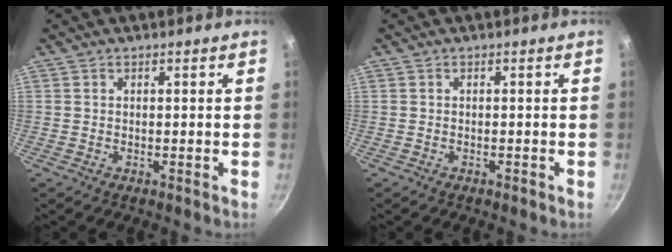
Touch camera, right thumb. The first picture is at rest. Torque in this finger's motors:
{"motor_torque": [-0.78, -0.10, -0.27, 0.02, 0.04]}